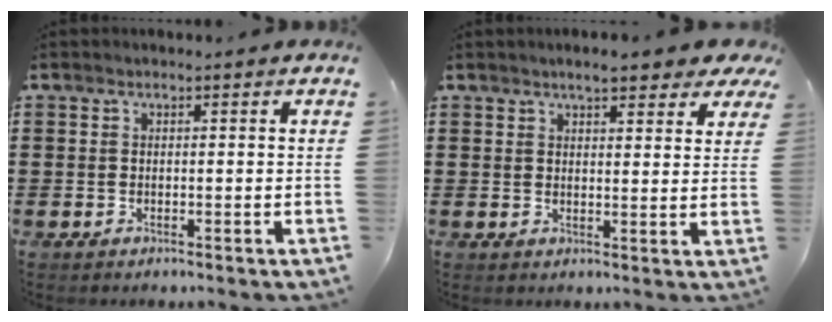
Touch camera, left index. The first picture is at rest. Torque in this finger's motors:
{"motor_torque": [1.05, -1.09, 0.61, 0.12]}